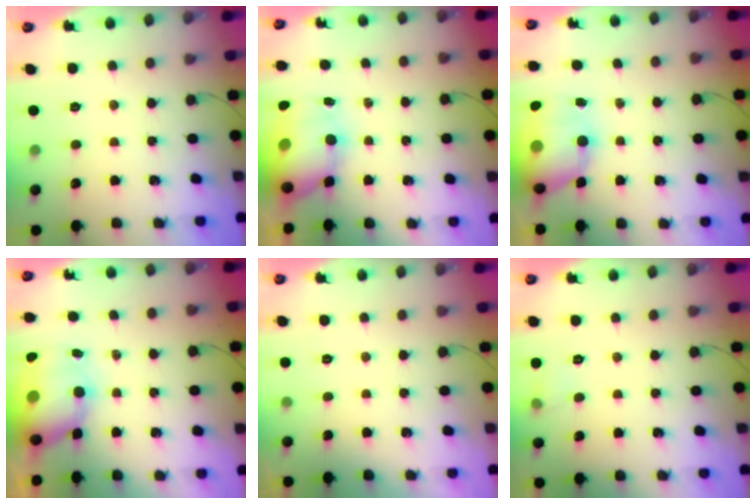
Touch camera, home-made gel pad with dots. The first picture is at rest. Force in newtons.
{"total": 12.9, "press": 12.5, "slide": 3.4}
{"total": 13.7, "press": 13.3, "slide": 3.2}
{"total": 13.0, "press": 11.4, "slide": 6.4}
{"total": 0.0}
{"total": 4.6, "press": 4.4, "slide": 1.3}